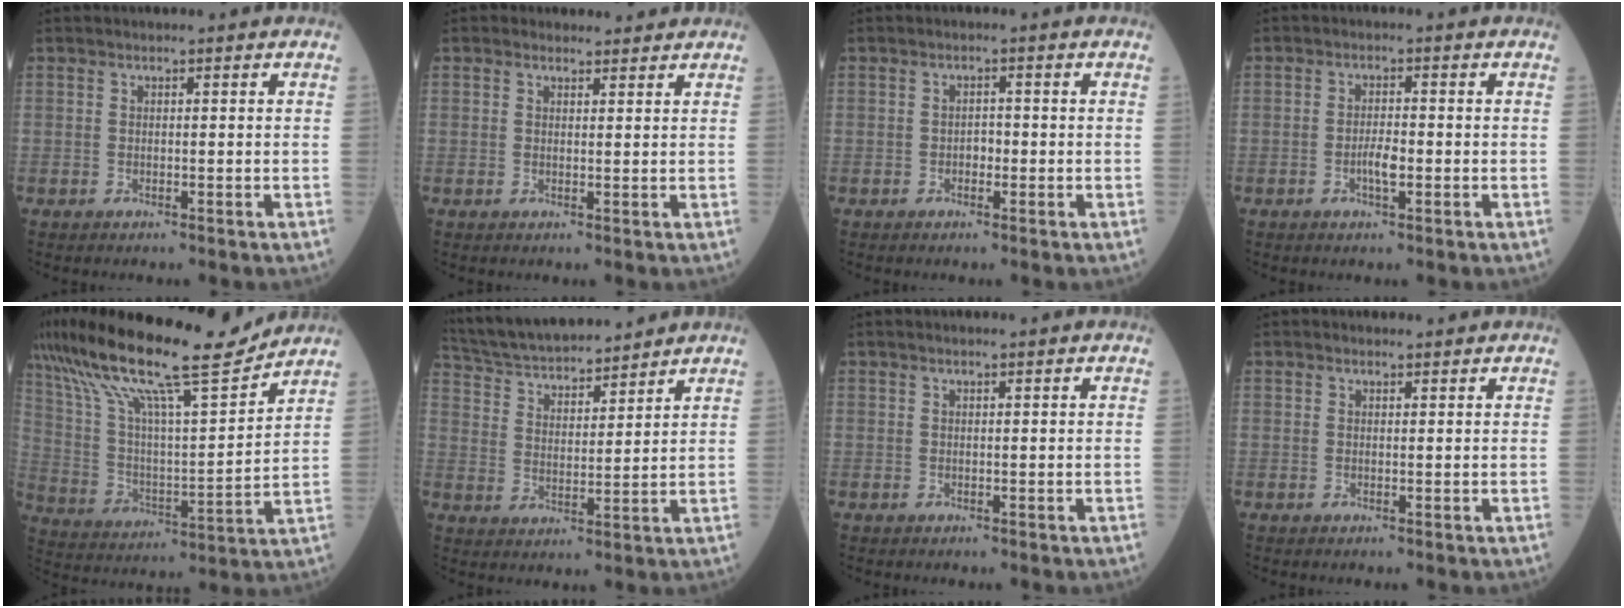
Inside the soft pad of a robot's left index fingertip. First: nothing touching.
{"total": 2.3, "force": [2.1, 0.9, 0.1], "torque": [-0.005, 0.009, 0.029]}
{"total": 1.4, "force": [-0.4, 0.8, 1.0], "torque": [-0.012, 0.005, -0.009]}
{"total": 2.6, "force": [-0.8, 0.6, 2.4], "torque": [-0.045, 0.002, -0.014]}
{"total": 21.9, "force": [17.8, 2.4, 12.5], "torque": [-0.244, 0.018, 0.311]}
{"total": 16.4, "force": [15.0, 2.9, 5.9], "torque": [-0.114, 0.031, 0.261]}
{"total": 1.0, "force": [0.7, 0.0, 0.7], "torque": [-0.015, 0.009, 0.012]}
{"total": 0.9, "force": [0.9, 0.2, 0.2], "torque": [-0.013, 0.005, 0.015]}